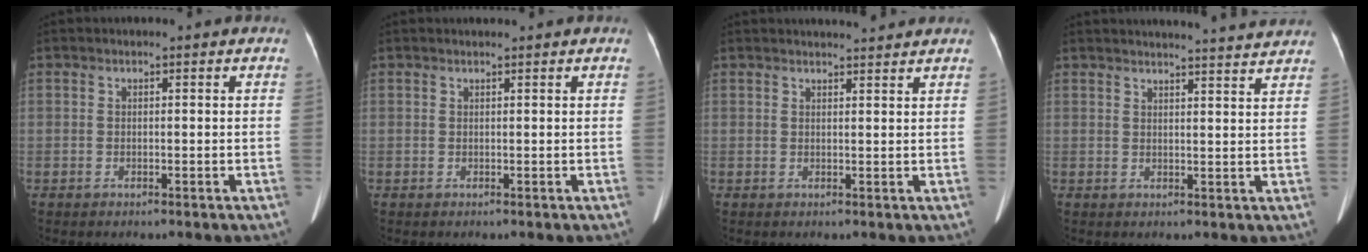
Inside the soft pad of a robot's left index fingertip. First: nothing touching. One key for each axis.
{"total": 0.0}
{"total": 4.8, "fx": 4.7, "fy": -0.2, "fz": 1.2, "tx": -0.018, "ty": 0.014, "tz": 0.059}
{"total": 13.4, "fx": 13.0, "fy": -0.2, "fz": 3.5, "tx": -0.043, "ty": -0.013, "tz": 0.144}